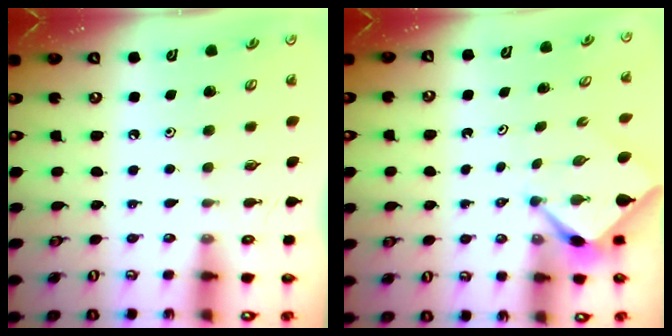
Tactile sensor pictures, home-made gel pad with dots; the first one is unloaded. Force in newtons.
{"total": 2.6, "press": 2.5, "slide": 0.3}